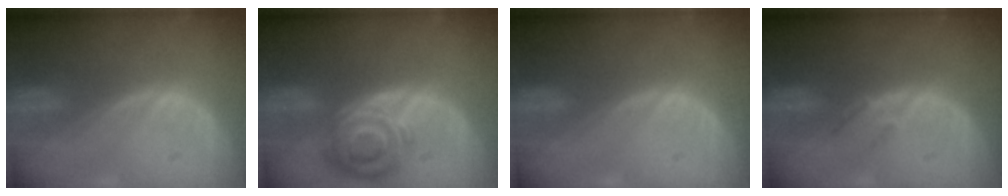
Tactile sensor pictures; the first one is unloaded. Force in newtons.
{"total": 8.4, "press": 7.4, "slide": 3.9}
{"total": 0.0}
{"total": 1.5, "press": 1.3, "slide": 0.7}